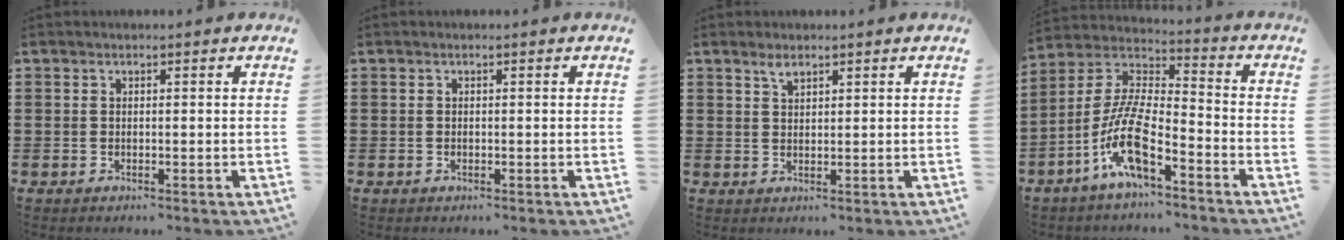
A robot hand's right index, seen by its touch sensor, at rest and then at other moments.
{"total": 0.0}
{"total": 1.7, "force": [1.3, 0.6, 0.9], "torque": [-0.022, 0.001, 0.025]}
{"total": 11.1, "force": [-6.4, 2.8, 8.6], "torque": [-0.204, -0.016, -0.129]}